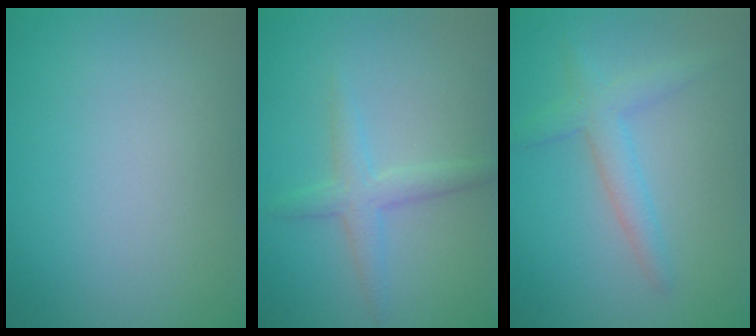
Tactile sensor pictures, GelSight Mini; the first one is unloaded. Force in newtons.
{"total": 2.3, "press": 2.3, "slide": 0.0}
{"total": 2.6, "press": 2.6, "slide": 0.2}